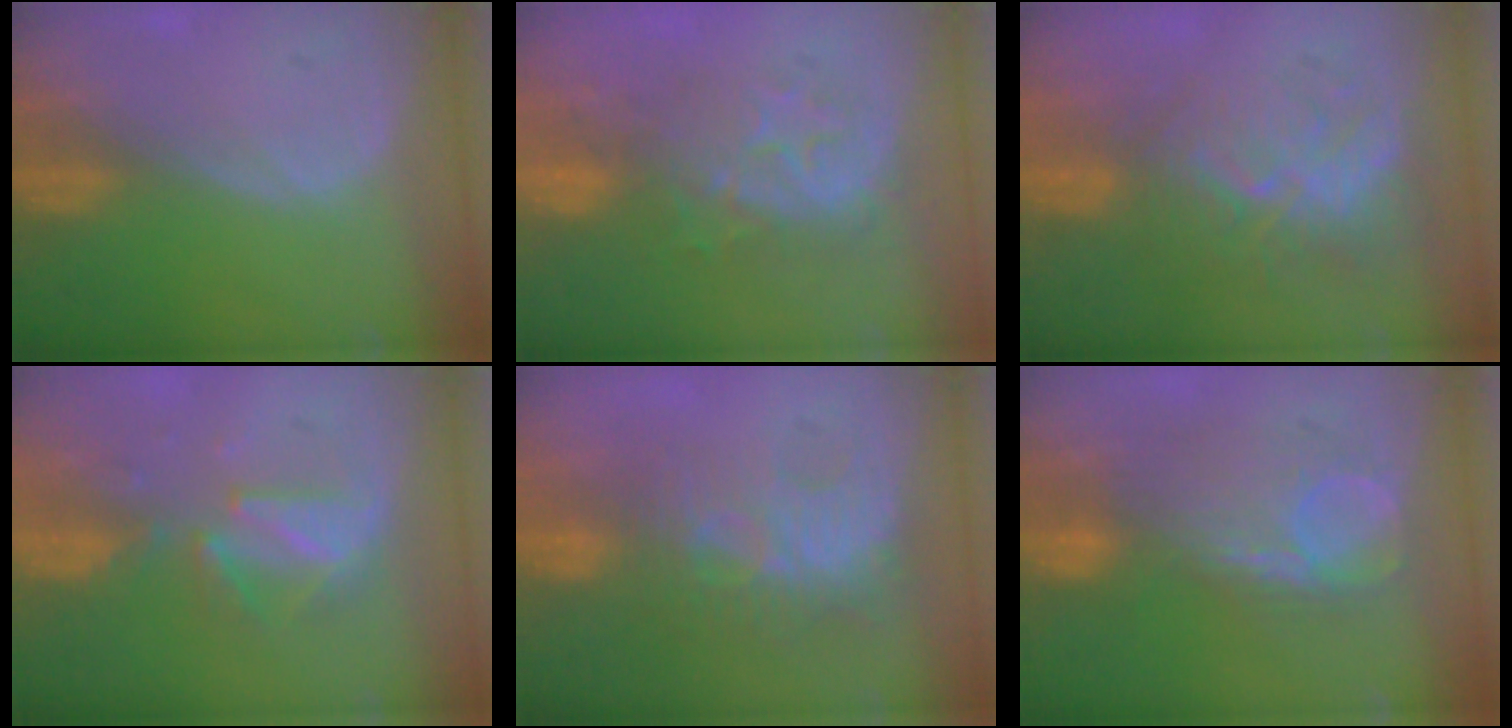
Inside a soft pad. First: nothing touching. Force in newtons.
{"total": 8.1, "press": 8.0, "slide": 1.2}
{"total": 10.1, "press": 8.7, "slide": 5.1}
{"total": 6.0, "press": 6.0, "slide": 0.6}
{"total": 9.4, "press": 8.4, "slide": 4.3}
{"total": 8.3, "press": 8.3, "slide": 0.2}